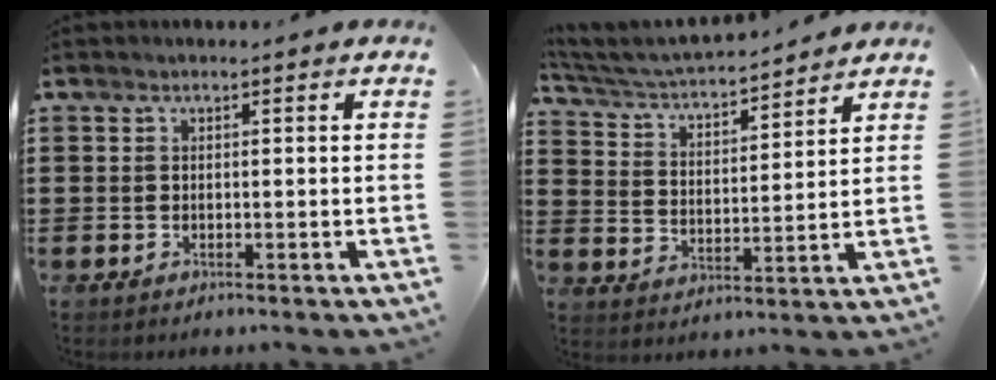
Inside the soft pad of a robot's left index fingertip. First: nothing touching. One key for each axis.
{"total": 4.1, "fx": 3.9, "fy": 0.4, "fz": 1.2, "tx": -0.044, "ty": -0.030, "tz": 0.061}